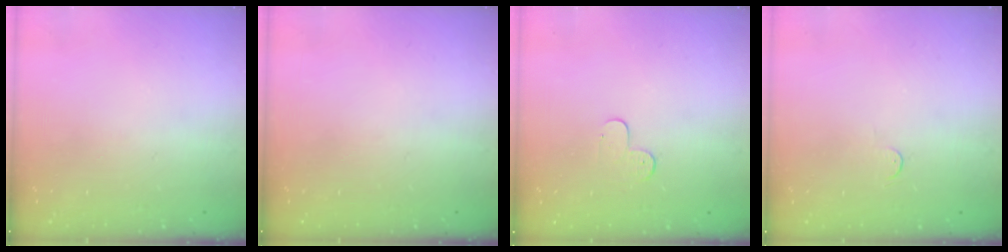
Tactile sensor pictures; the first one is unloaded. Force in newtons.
{"total": 0.0}
{"total": 3.9, "press": 3.8, "slide": 0.3}
{"total": 3.4, "press": 3.4, "slide": 0.4}